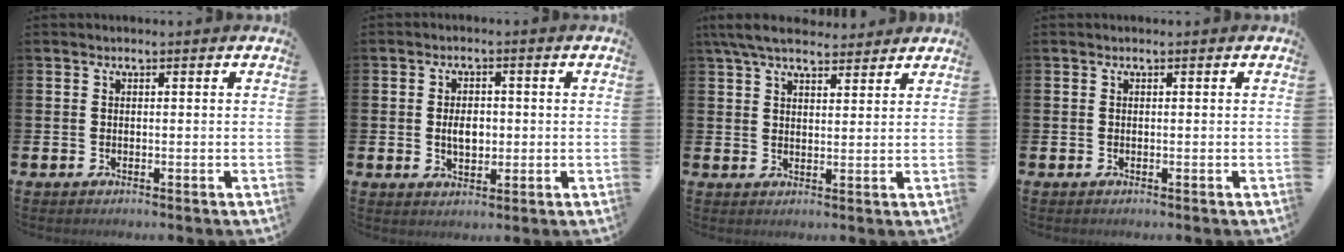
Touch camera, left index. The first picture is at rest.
{"total": 3.4, "force": [-0.1, 2.3, 2.6], "torque": [-0.026, -0.002, -0.009]}
{"total": 6.1, "force": [5.5, 1.6, 2.1], "torque": [-0.061, -0.014, 0.105]}
{"total": 0.0}